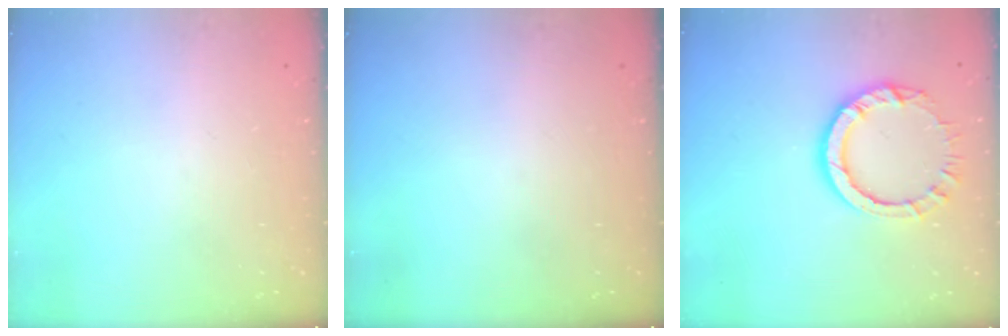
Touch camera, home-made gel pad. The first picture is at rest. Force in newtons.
{"total": 0.0}
{"total": 8.7, "press": 8.6, "slide": 0.7}